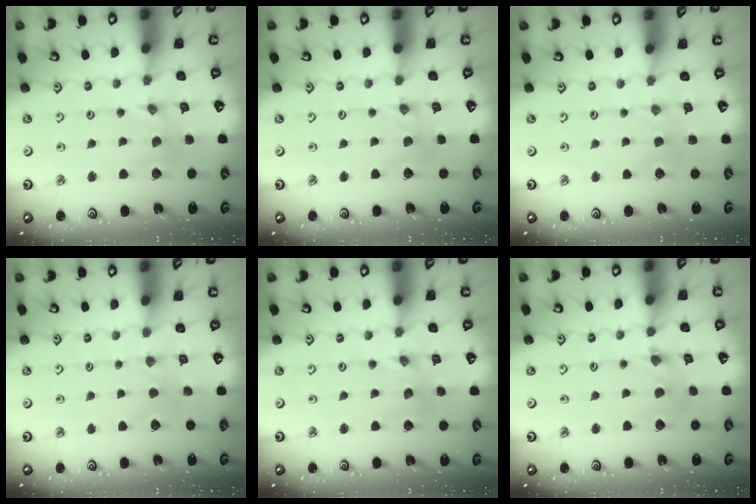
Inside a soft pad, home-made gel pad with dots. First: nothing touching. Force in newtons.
{"total": 0.0}
{"total": 1.2, "press": 1.2, "slide": 0.2}
{"total": 1.2, "press": 1.1, "slide": 0.3}
{"total": 0.0}
{"total": 2.5, "press": 2.5, "slide": 0.4}